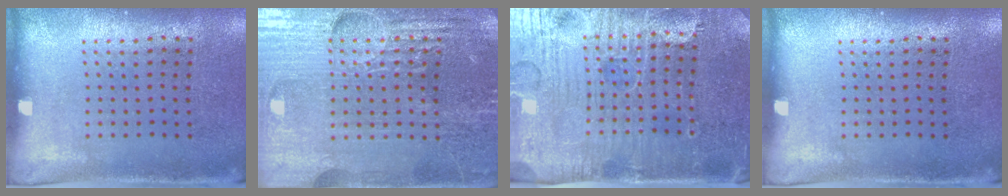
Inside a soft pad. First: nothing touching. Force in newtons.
{"total": 5.0, "press": 4.7, "slide": 1.8}
{"total": 5.1, "press": 4.8, "slide": 1.8}
{"total": 0.0}